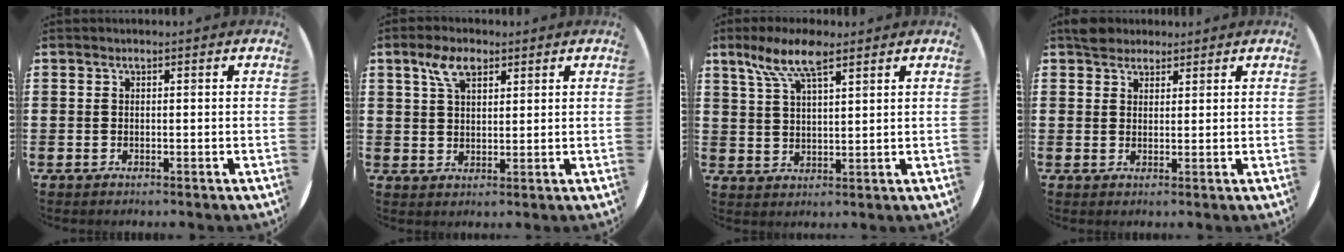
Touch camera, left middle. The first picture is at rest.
{"total": 4.8, "force": [3.0, 2.4, 3.0], "torque": [-0.059, 0.006, 0.053]}
{"total": 7.7, "force": [5.2, 2.3, 5.1], "torque": [-0.105, -0.005, 0.091]}
{"total": 2.5, "force": [2.3, 1.1, 0.2], "torque": [-0.001, 0.005, 0.044]}